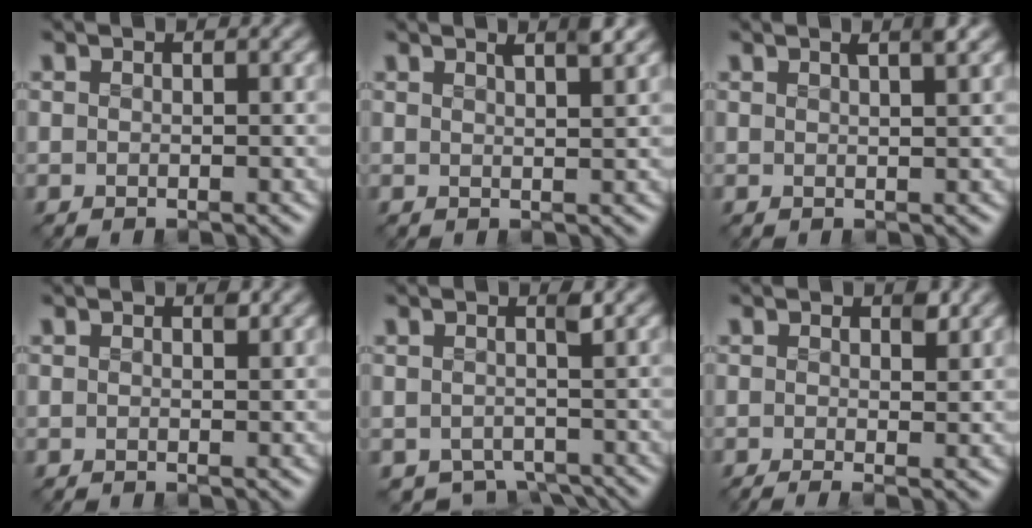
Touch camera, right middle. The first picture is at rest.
{"total": 2.1, "force": [1.3, 0.4, 1.6], "torque": [-0.009, 0.007, 0.004]}
{"total": 1.8, "force": [0.9, 0.4, 1.4], "torque": [-0.014, 0.003, 0.003]}
{"total": 0.0}
{"total": 2.6, "force": [-1.8, 1.3, 1.4], "torque": [-0.012, -0.016, -0.030]}
{"total": 1.7, "force": [0.0, 0.3, 1.7], "torque": [-0.023, -0.008, -0.006]}